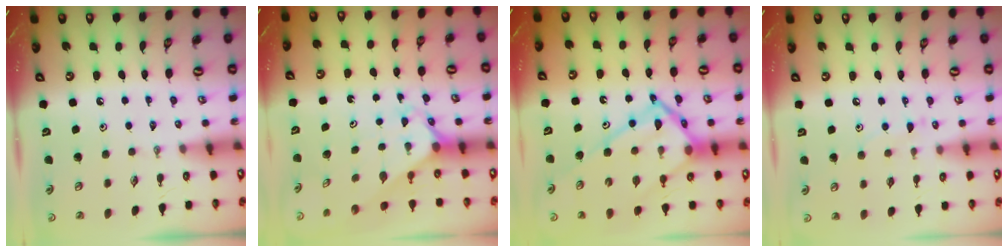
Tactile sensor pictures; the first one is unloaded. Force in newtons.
{"total": 2.2, "press": 2.2, "slide": 0.2}
{"total": 20.0, "press": 19.9, "slide": 1.7}
{"total": 6.2, "press": 6.2, "slide": 0.5}